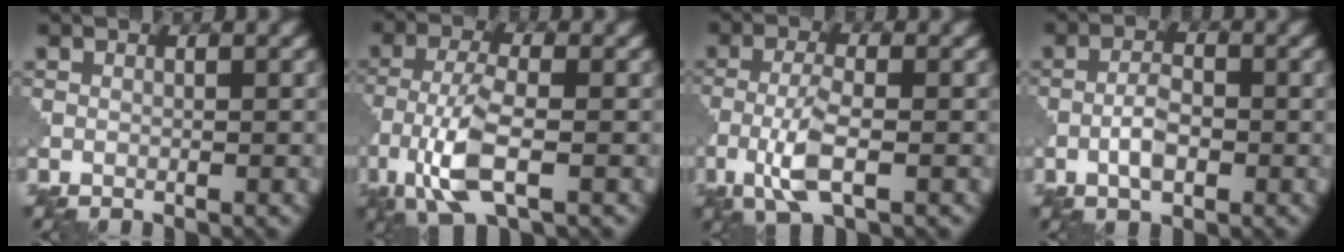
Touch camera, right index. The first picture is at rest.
{"total": 6.3, "force": [-2.6, 2.1, 5.4], "torque": [-0.115, 0.001, -0.059]}
{"total": 4.4, "force": [-1.6, 1.3, 3.9], "torque": [-0.084, 0.000, -0.038]}
{"total": 2.8, "force": [-1.0, 1.2, 2.3], "torque": [-0.044, 0.003, -0.022]}